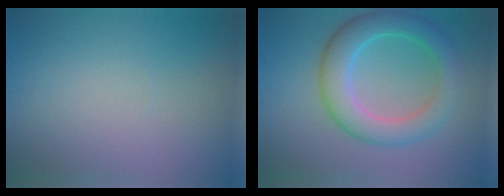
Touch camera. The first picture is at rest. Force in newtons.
{"total": 6.1, "press": 6.1, "slide": 0.1}